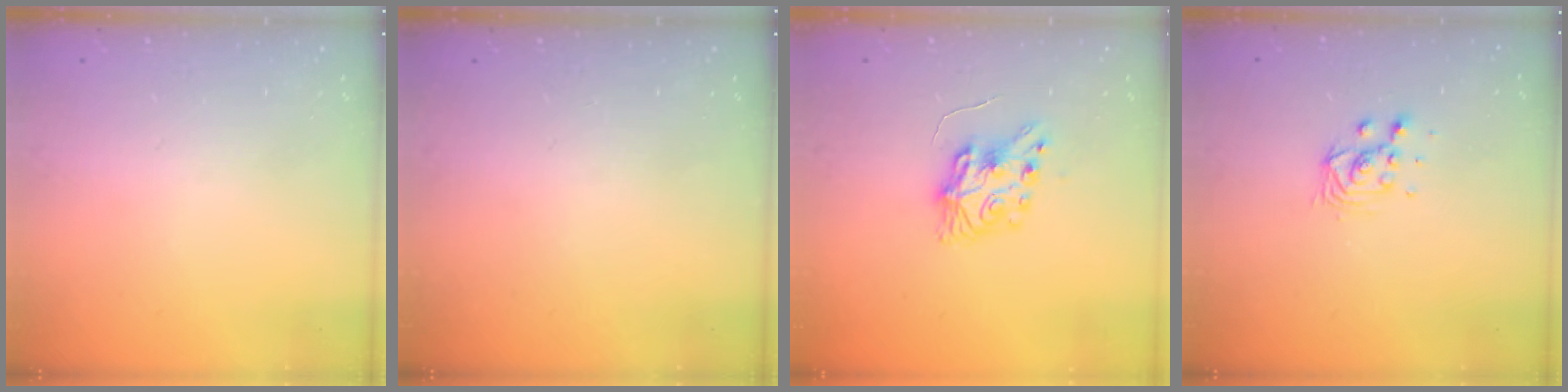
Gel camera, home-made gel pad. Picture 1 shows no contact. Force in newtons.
{"total": 0.0}
{"total": 8.3, "press": 8.3, "slide": 0.4}
{"total": 4.9, "press": 4.9, "slide": 0.4}